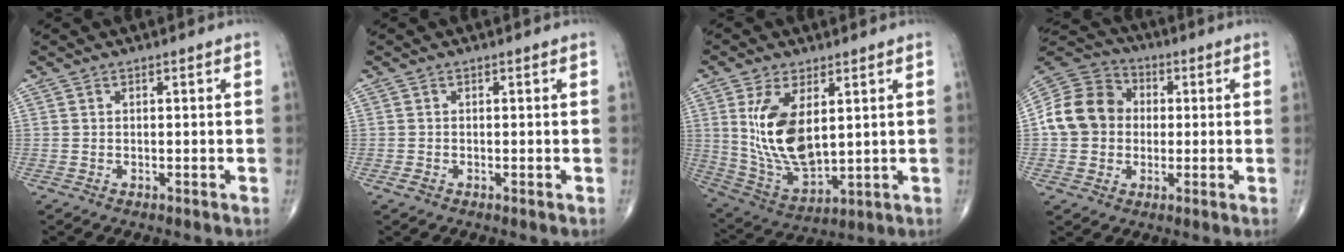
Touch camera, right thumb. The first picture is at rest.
{"total": 0.7, "force": [-0.3, 0.5, 0.5], "torque": [-0.012, -0.001, -0.006]}
{"total": 14.3, "force": [3.3, 7.2, 11.9], "torque": [-0.223, -0.021, 0.084]}
{"total": 13.1, "force": [0.3, 11.2, 6.7], "torque": [-0.109, 0.030, -0.005]}